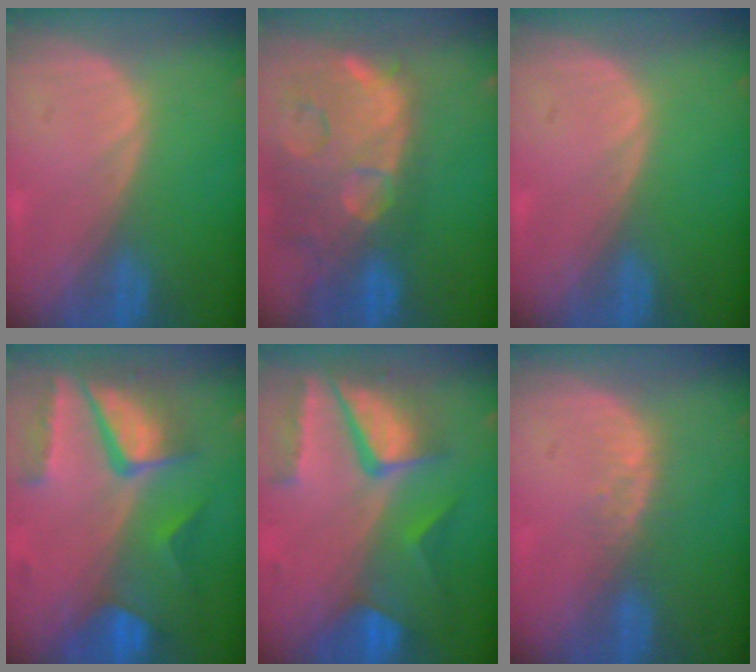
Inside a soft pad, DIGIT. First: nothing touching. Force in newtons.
{"total": 15.0, "press": 11.9, "slide": 9.0}
{"total": 0.0}
{"total": 10.4, "press": 8.8, "slide": 5.5}
{"total": 10.6, "press": 8.8, "slide": 5.9}
{"total": 2.9, "press": 2.3, "slide": 1.8}